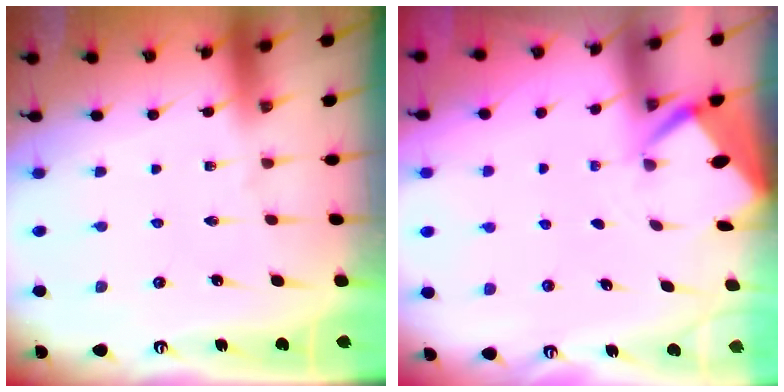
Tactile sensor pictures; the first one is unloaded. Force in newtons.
{"total": 2.6, "press": 2.6, "slide": 0.3}